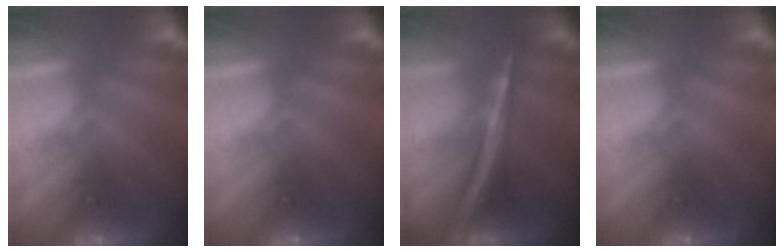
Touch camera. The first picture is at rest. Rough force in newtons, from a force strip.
{"total": 0.0}
{"total": 2.8}
{"total": 0.0}